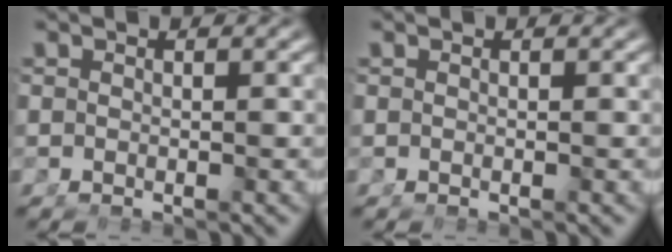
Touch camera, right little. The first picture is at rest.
{"total": 0.0}